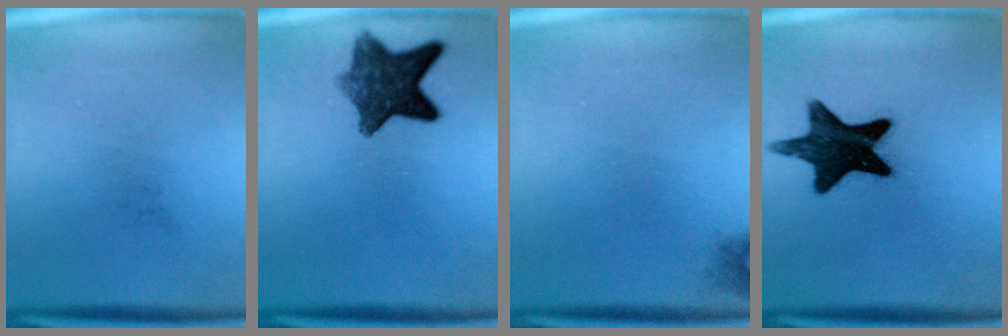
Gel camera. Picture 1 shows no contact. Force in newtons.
{"total": 9.2}
{"total": 1.1}
{"total": 15.6}